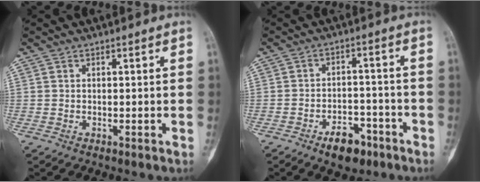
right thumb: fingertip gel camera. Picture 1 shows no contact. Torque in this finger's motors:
{"motor_torque": [1.79, 1.39, 0.52, -0.32, 0.23]}